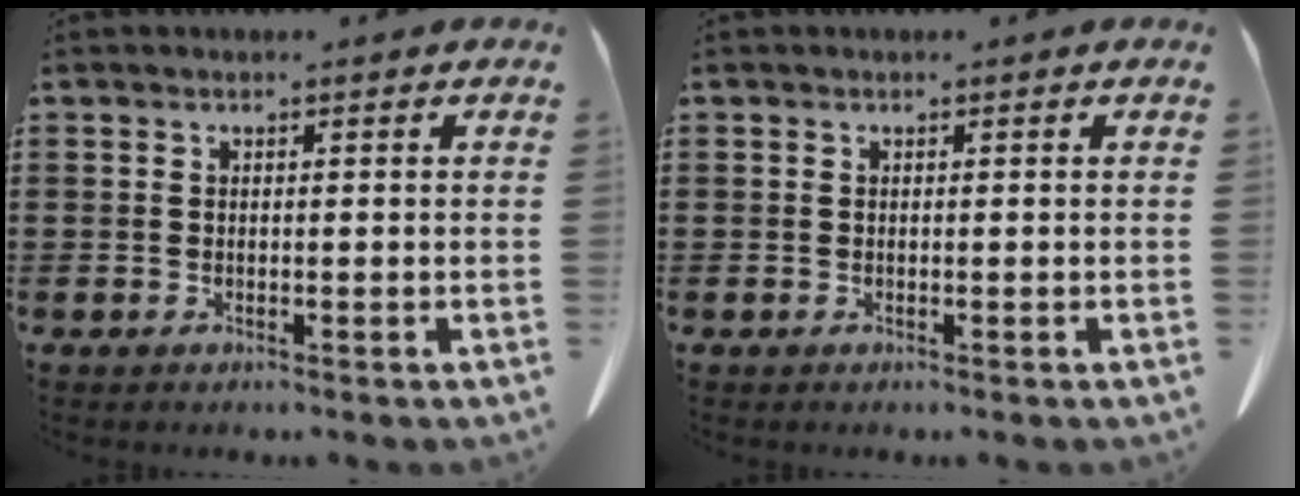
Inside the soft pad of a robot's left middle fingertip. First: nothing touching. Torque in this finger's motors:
{"motor_torque": [0.03, -0.04, 0.01, 0.01]}